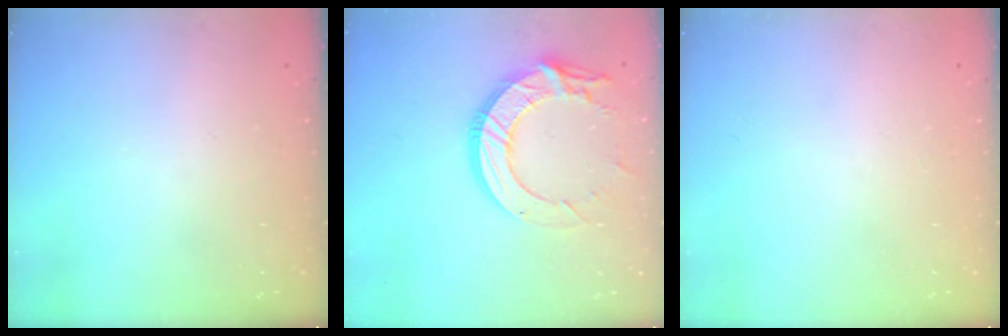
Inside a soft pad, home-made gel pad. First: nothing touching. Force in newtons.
{"total": 14.7, "press": 14.6, "slide": 1.4}
{"total": 0.0}